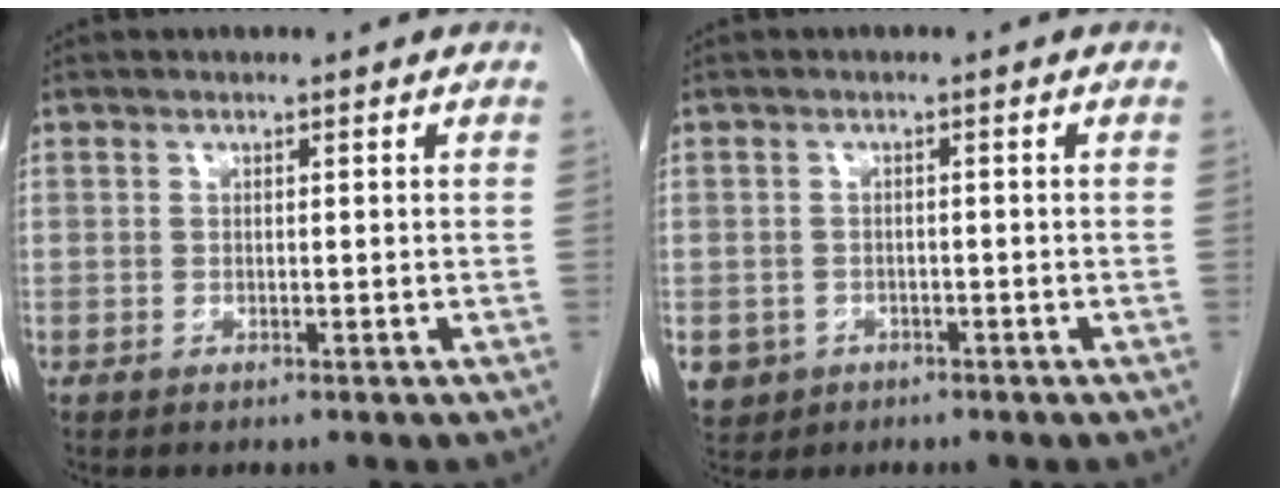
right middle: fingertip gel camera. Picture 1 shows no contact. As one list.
[{"total": 4.9, "force": [-2.4, 4.2, 0.8], "torque": [-0.019, 0.004, -0.033]}]